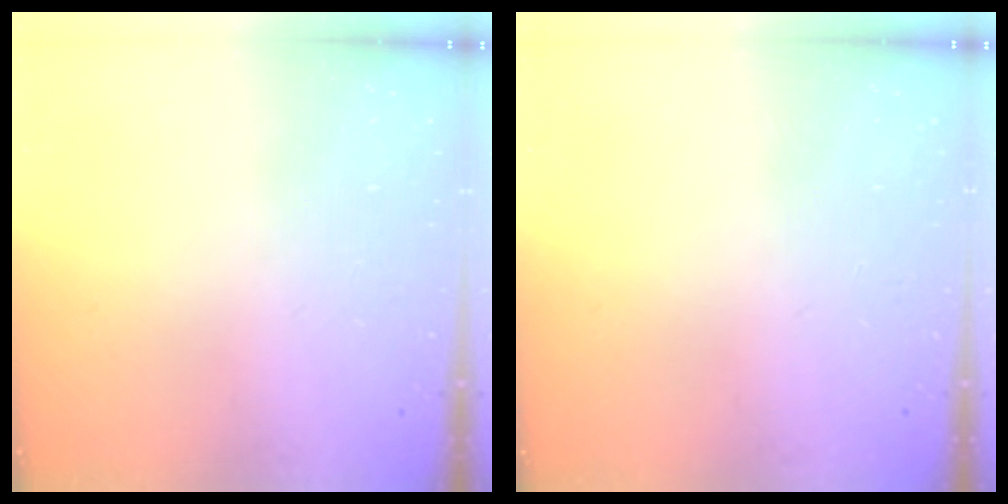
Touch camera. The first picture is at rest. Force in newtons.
{"total": 0.0}